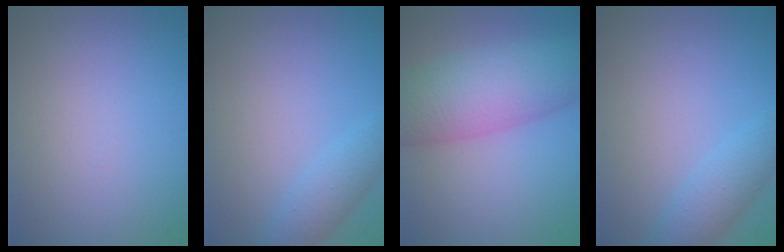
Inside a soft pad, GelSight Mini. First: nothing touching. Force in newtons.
{"total": 2.7, "press": 2.7, "slide": 0.1}
{"total": 8.9, "press": 8.9, "slide": 0.1}
{"total": 3.1, "press": 3.1, "slide": 0.2}